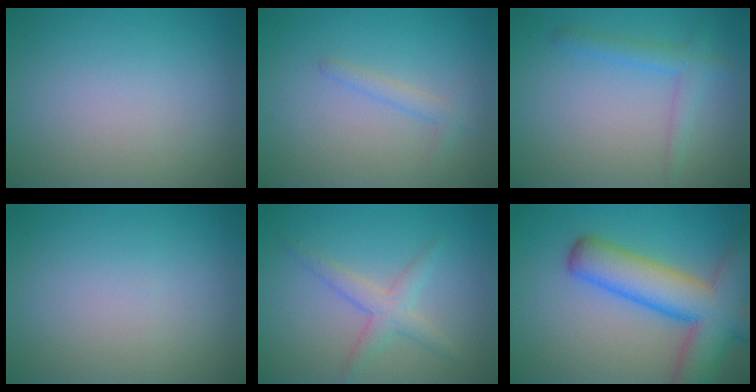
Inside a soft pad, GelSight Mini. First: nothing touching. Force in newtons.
{"total": 1.3, "press": 1.3, "slide": 0.0}
{"total": 2.2, "press": 2.2, "slide": 0.0}
{"total": 0.0}
{"total": 2.5, "press": 2.5, "slide": 0.2}
{"total": 10.0, "press": 10.0, "slide": 0.6}